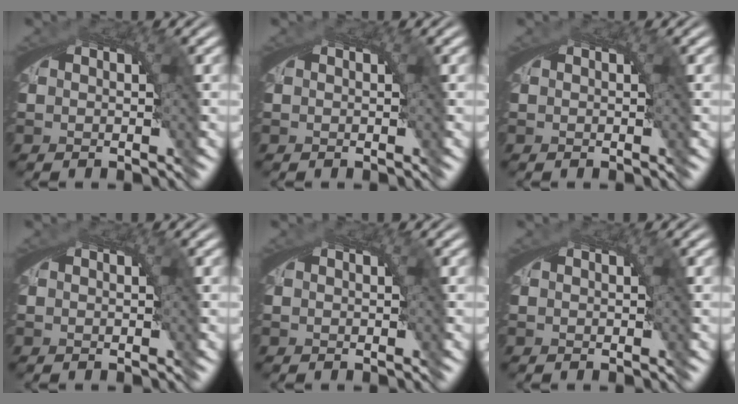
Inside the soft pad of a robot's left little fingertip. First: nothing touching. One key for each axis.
{"total": 0.0}
{"total": 0.0}
{"total": 0.0}
{"total": 0.0}
{"total": 0.0}